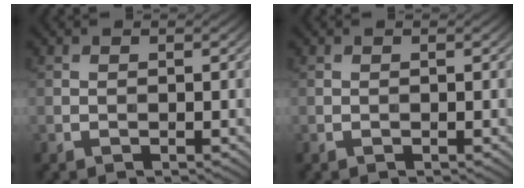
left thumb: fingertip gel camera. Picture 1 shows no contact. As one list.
[{"total": 0.0}]